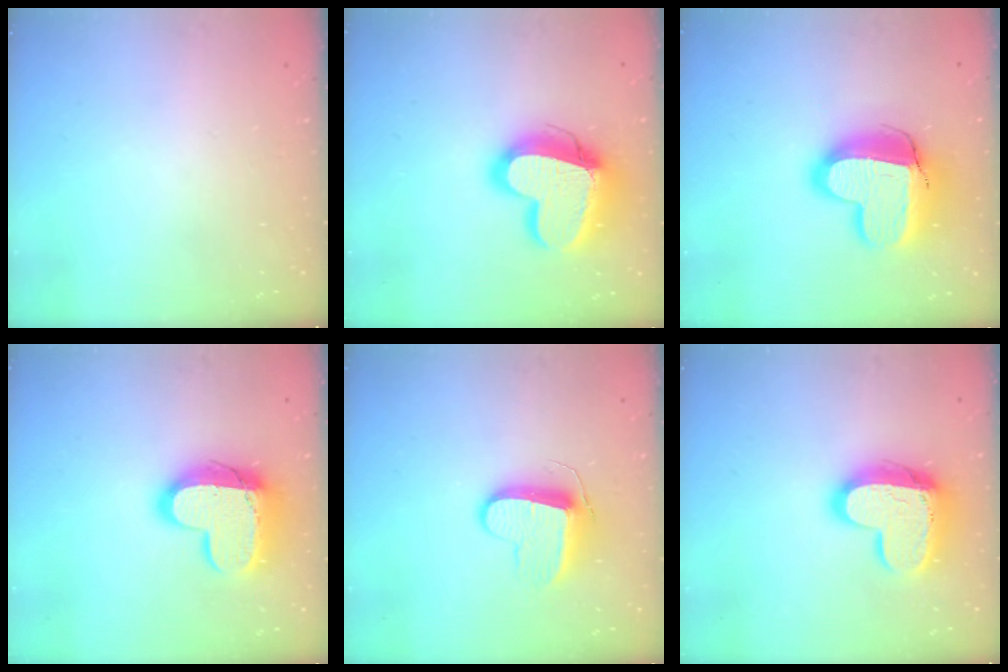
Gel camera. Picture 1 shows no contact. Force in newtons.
{"total": 19.4, "press": 19.3, "slide": 1.7}
{"total": 16.9, "press": 16.8, "slide": 1.4}
{"total": 16.2, "press": 16.1, "slide": 1.1}
{"total": 9.9, "press": 9.9, "slide": 0.1}
{"total": 16.3, "press": 16.3, "slide": 1.0}